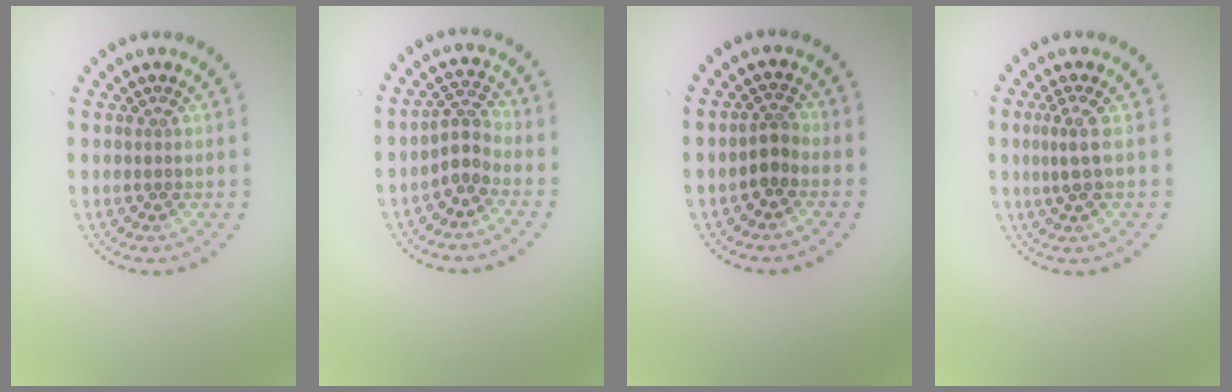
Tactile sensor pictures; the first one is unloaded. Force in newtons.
{"total": 2.1, "press": 1.6, "slide": 1.4}
{"total": 1.6, "press": 1.3, "slide": 0.9}
{"total": 2.1, "press": 1.4, "slide": 1.5}